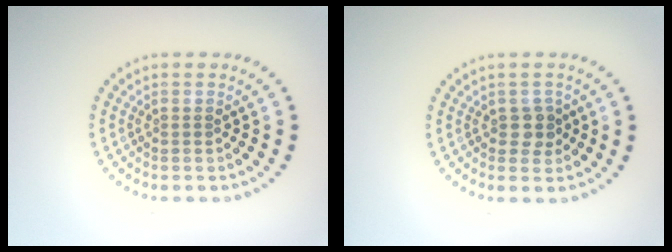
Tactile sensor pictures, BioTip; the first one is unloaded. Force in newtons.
{"total": 1.4, "press": 1.4, "slide": 0.5}